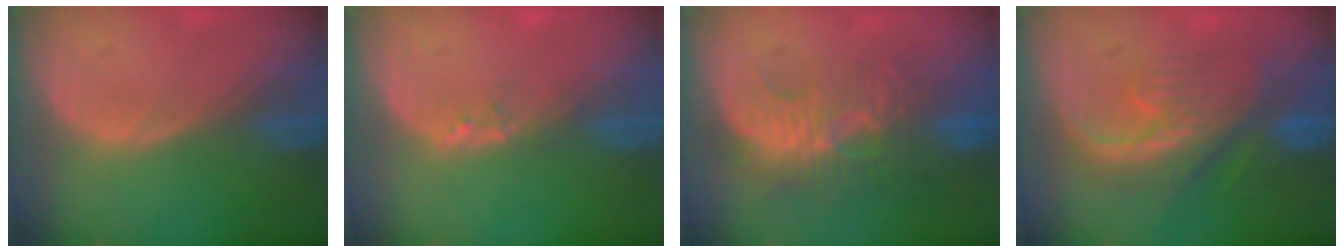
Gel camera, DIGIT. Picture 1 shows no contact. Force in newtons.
{"total": 1.2, "press": 1.1, "slide": 0.2}
{"total": 9.2, "press": 8.8, "slide": 2.8}
{"total": 8.7, "press": 8.5, "slide": 1.8}